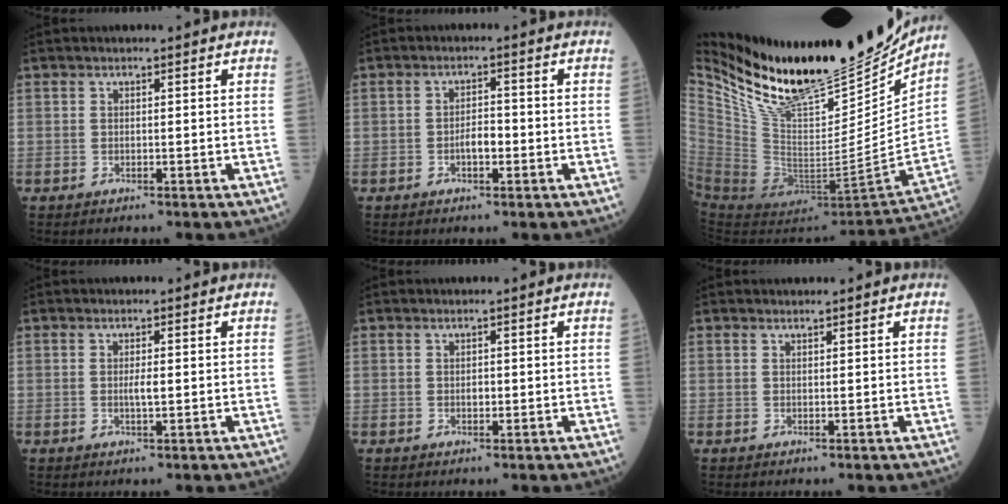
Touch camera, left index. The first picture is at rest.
{"total": 2.8, "force": [-1.0, 1.1, 2.3], "torque": [-0.038, 0.006, -0.017]}
{"total": 30.5, "force": [25.1, 7.8, 15.4], "torque": [-0.272, -0.042, 0.404]}
{"total": 1.6, "force": [0.0, 0.2, 1.5], "torque": [-0.030, 0.000, 0.000]}
{"total": 0.7, "force": [0.0, 0.5, 0.6], "torque": [-0.011, 0.001, 0.000]}
{"total": 0.5, "force": [0.5, 0.0, 0.0], "torque": [-0.007, 0.000, 0.009]}